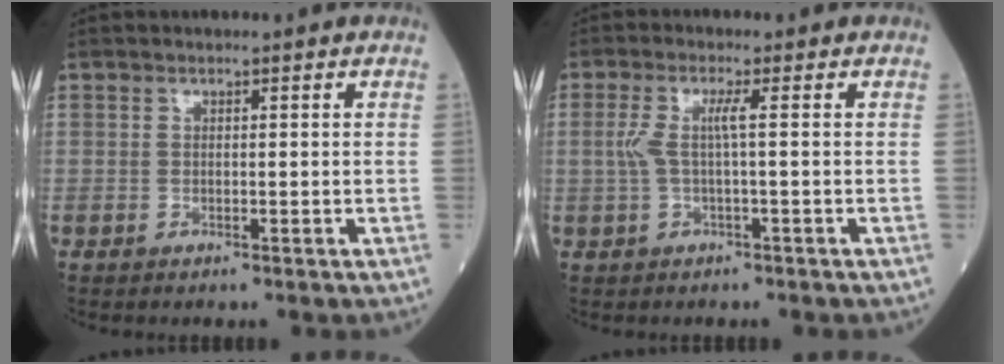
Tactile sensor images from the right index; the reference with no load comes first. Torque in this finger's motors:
{"motor_torque": [0.77, 0.00, 0.34, 0.12]}